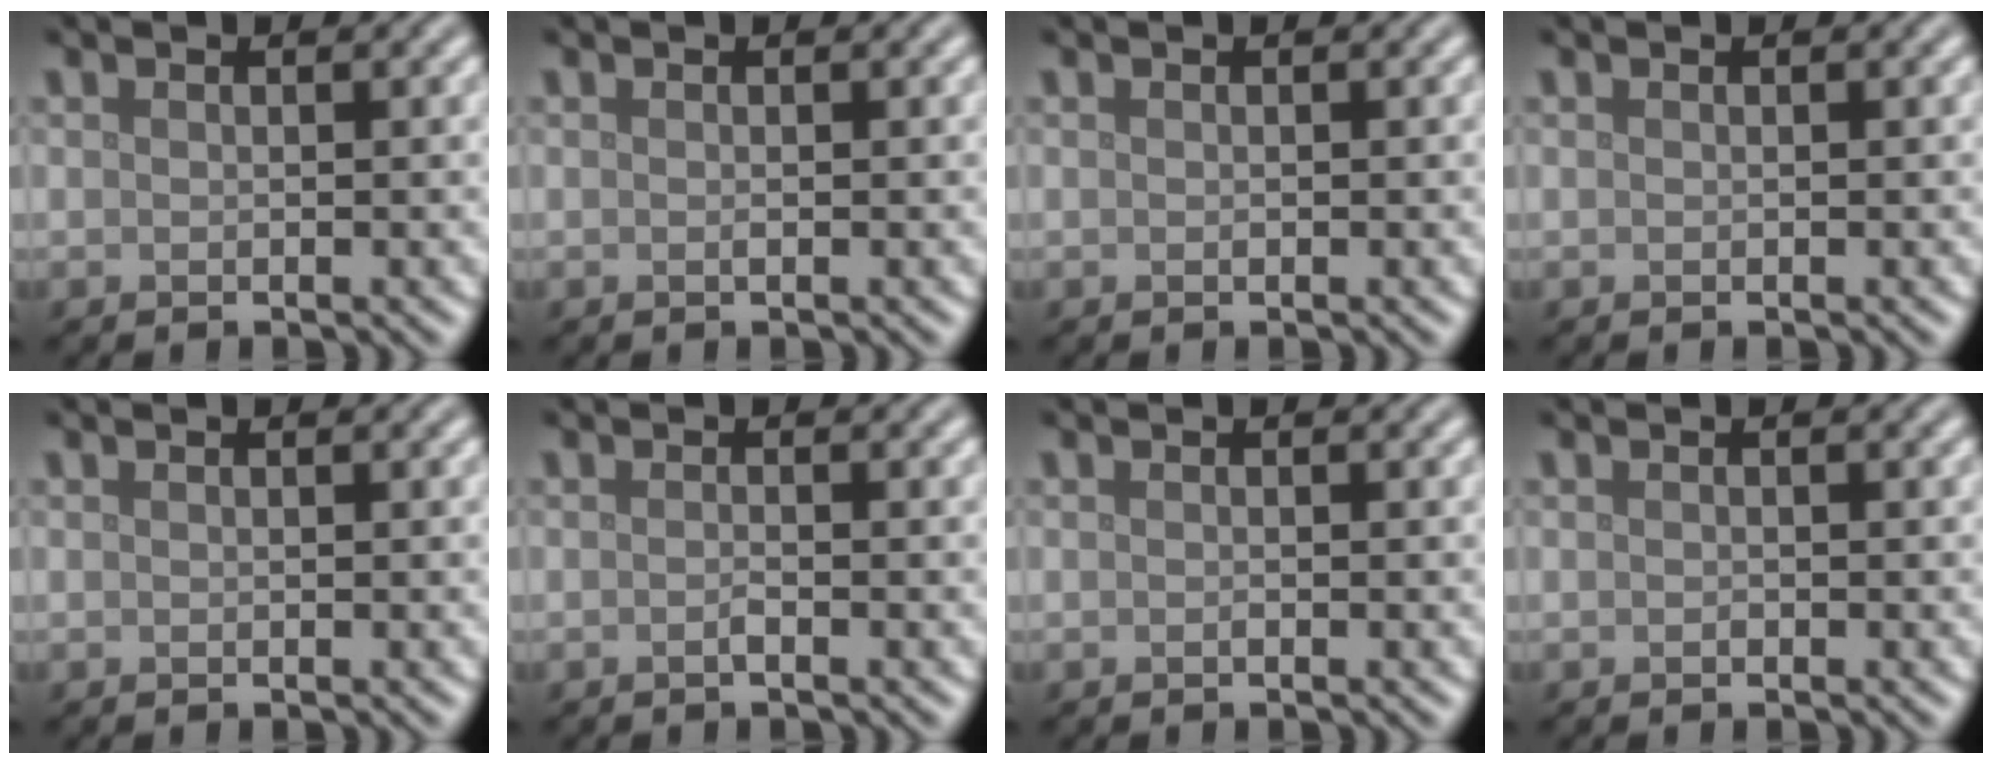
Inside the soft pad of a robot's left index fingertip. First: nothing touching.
{"total": 0.0}
{"total": 0.0}
{"total": 0.0}
{"total": 0.0}
{"total": 0.6, "force": [-0.3, 0.1, 0.5], "torque": [-0.012, 0.001, -0.008]}
{"total": 0.0}
{"total": 0.0}